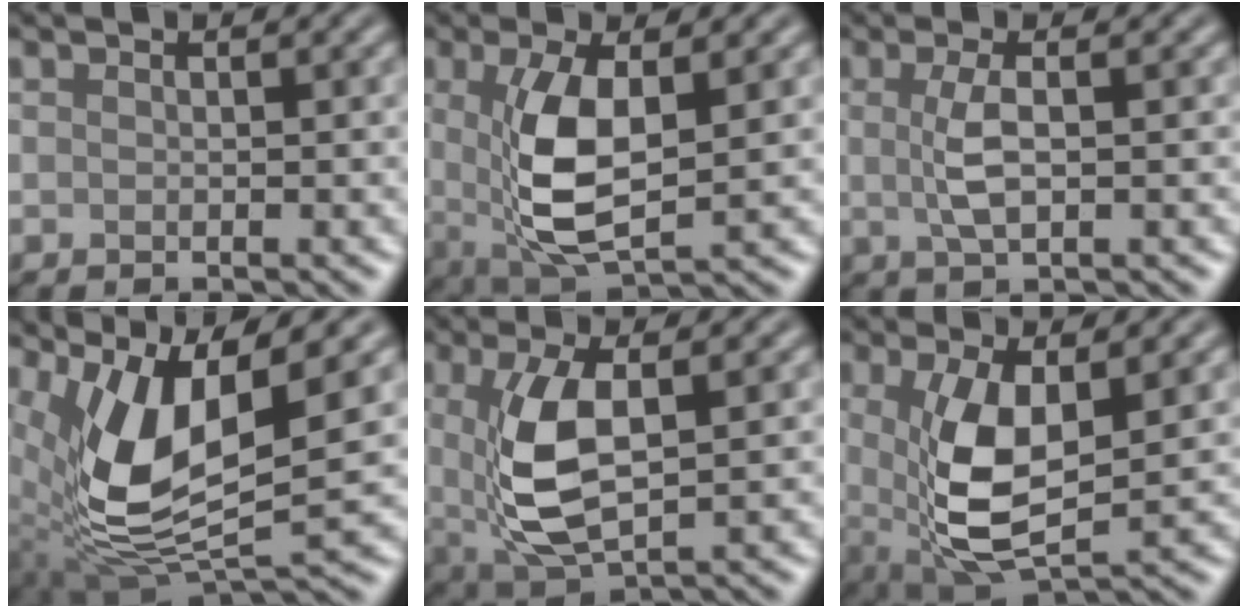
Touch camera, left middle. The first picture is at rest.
{"total": 6.7, "force": [0.3, 2.6, 6.2], "torque": [-0.139, -0.013, 0.013]}
{"total": 2.4, "force": [0.0, 0.7, 2.3], "torque": [-0.055, 0.000, 0.004]}
{"total": 9.9, "force": [2.8, 3.7, 8.7], "torque": [-0.188, -0.009, 0.060]}
{"total": 6.5, "force": [0.4, 2.7, 5.9], "torque": [-0.135, -0.012, 0.017]}
{"total": 6.9, "force": [0.4, 2.8, 6.3], "torque": [-0.138, -0.014, 0.014]}